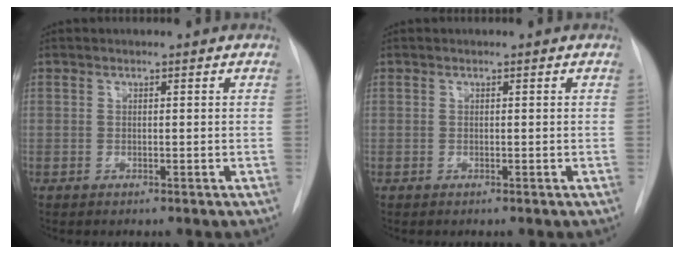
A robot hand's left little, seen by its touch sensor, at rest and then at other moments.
{"total": 0.0}